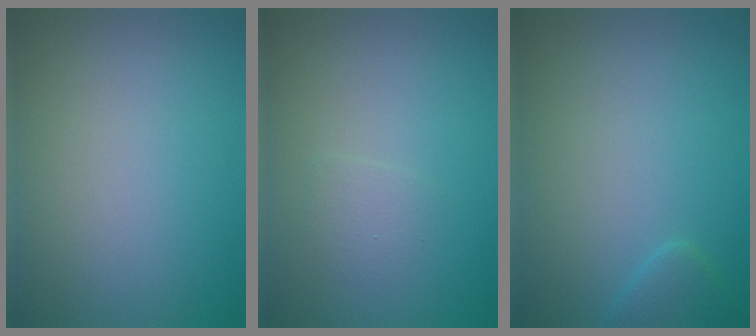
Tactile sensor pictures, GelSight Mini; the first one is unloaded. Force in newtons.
{"total": 1.1, "press": 1.1, "slide": 0.1}
{"total": 1.4, "press": 1.4, "slide": 0.1}